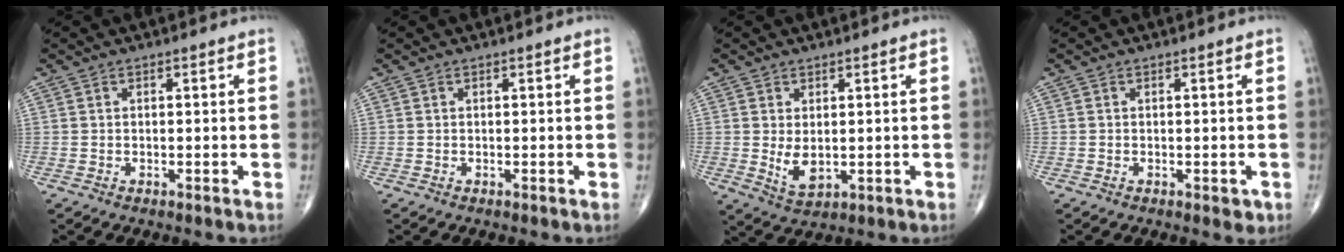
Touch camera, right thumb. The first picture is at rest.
{"total": 0.0}
{"total": 4.6, "force": [0.1, 2.7, 3.8], "torque": [-0.061, -0.012, 0.013]}
{"total": 1.7, "force": [-0.5, 1.0, 1.2], "torque": [-0.007, -0.001, -0.005]}